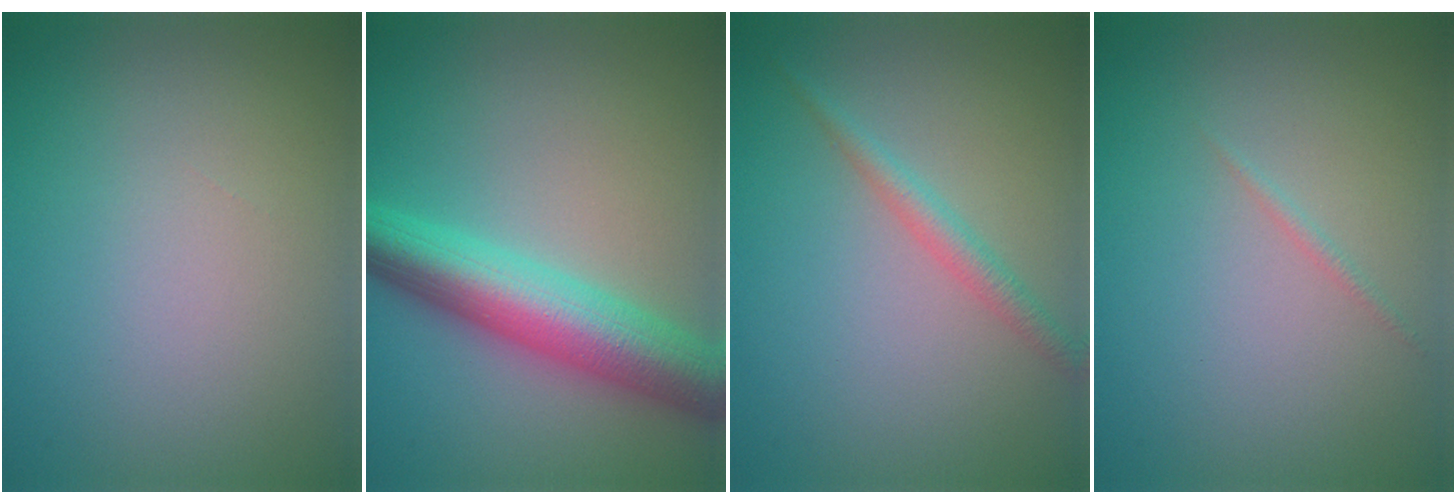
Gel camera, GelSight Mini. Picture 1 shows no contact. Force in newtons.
{"total": 8.1, "press": 8.1, "slide": 0.5}
{"total": 1.8, "press": 1.8, "slide": 0.0}
{"total": 0.6, "press": 0.6, "slide": 0.0}